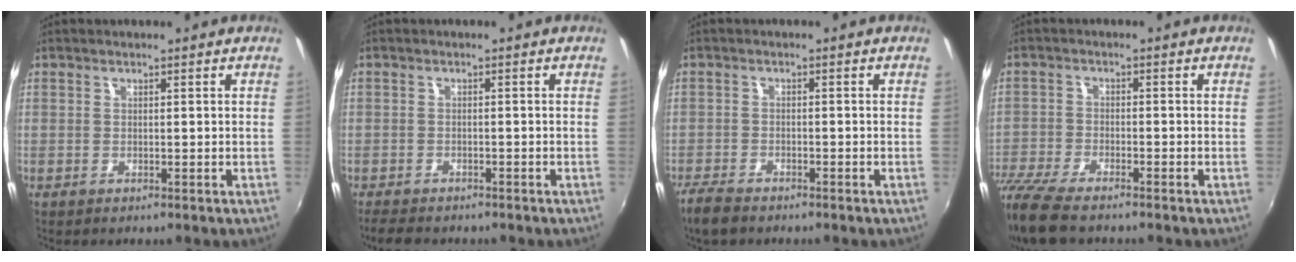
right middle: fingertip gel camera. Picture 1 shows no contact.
{"total": 4.4, "force": [-3.9, 1.6, 1.5], "torque": [-0.044, -0.009, -0.065]}
{"total": 4.5, "force": [-3.8, 1.3, 2.0], "torque": [-0.062, -0.015, -0.077]}
{"total": 11.1, "force": [-9.2, 2.5, 5.7], "torque": [-0.148, -0.036, -0.174]}